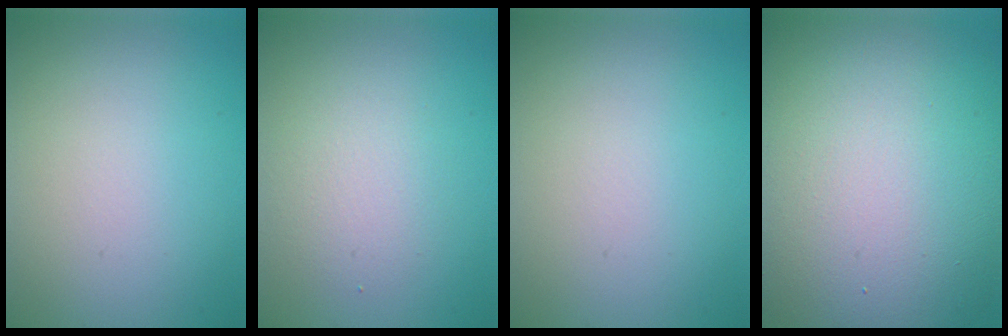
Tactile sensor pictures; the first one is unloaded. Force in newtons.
{"total": 2.5, "press": 2.5, "slide": 0.2}
{"total": 0.0}
{"total": 17.5, "press": 17.5, "slide": 0.8}